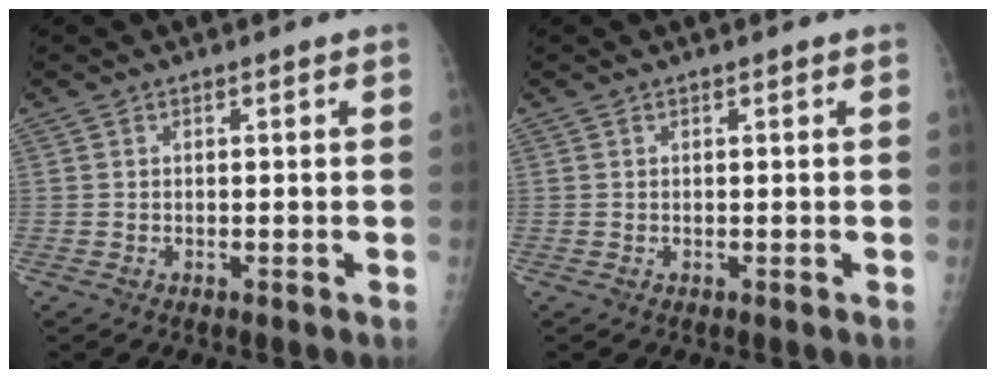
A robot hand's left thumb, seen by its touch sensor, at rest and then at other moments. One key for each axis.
{"total": 0.0}